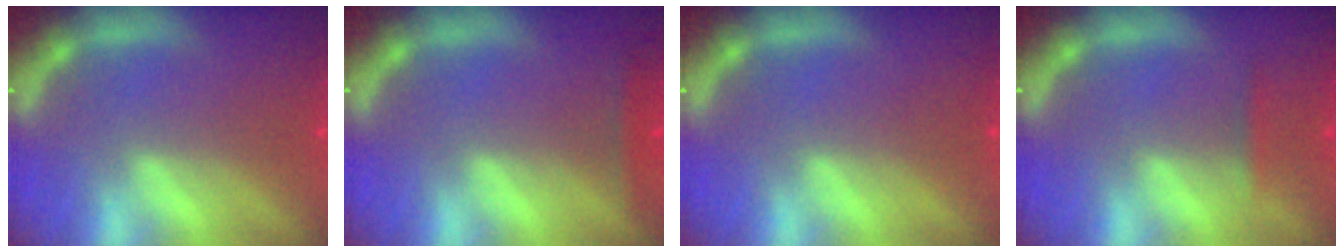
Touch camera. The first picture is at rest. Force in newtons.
{"total": 1.4}
{"total": 0.0}
{"total": 0.9}